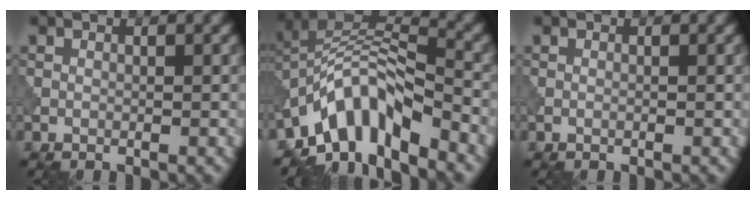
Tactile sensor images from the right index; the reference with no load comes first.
{"total": 9.0, "force": [-5.8, 3.7, 5.8], "torque": [-0.085, 0.006, -0.119]}
{"total": 0.0}